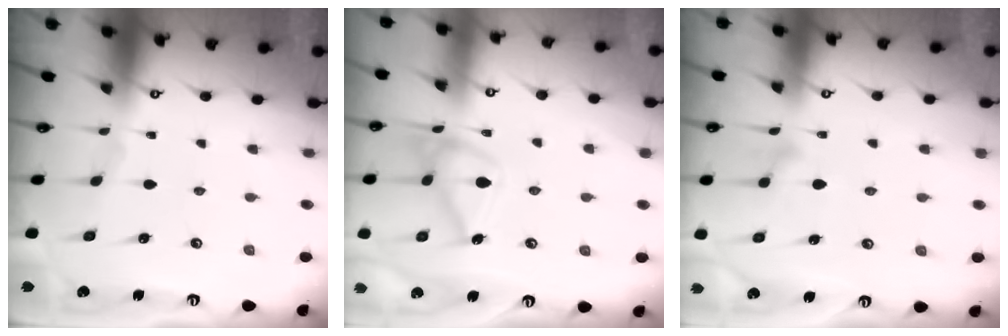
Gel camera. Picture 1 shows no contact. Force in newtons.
{"total": 16.0, "press": 16.0, "slide": 1.0}
{"total": 9.5, "press": 9.5, "slide": 0.4}